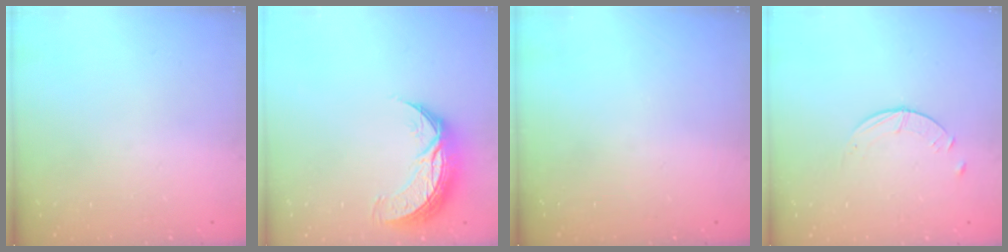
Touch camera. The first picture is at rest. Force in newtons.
{"total": 10.3, "press": 10.2, "slide": 0.7}
{"total": 0.0}
{"total": 2.6, "press": 2.5, "slide": 0.3}